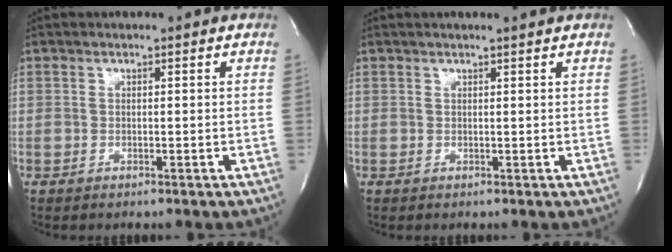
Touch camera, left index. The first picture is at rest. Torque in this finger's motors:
{"motor_torque": [0.58, -0.59, 0.28, 0.05]}